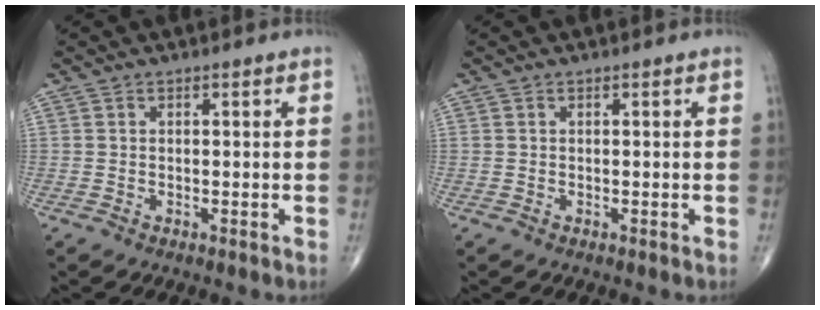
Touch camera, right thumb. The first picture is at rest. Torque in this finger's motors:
{"motor_torque": [0.19, 0.05, 0.17, 0.22, 0.02]}